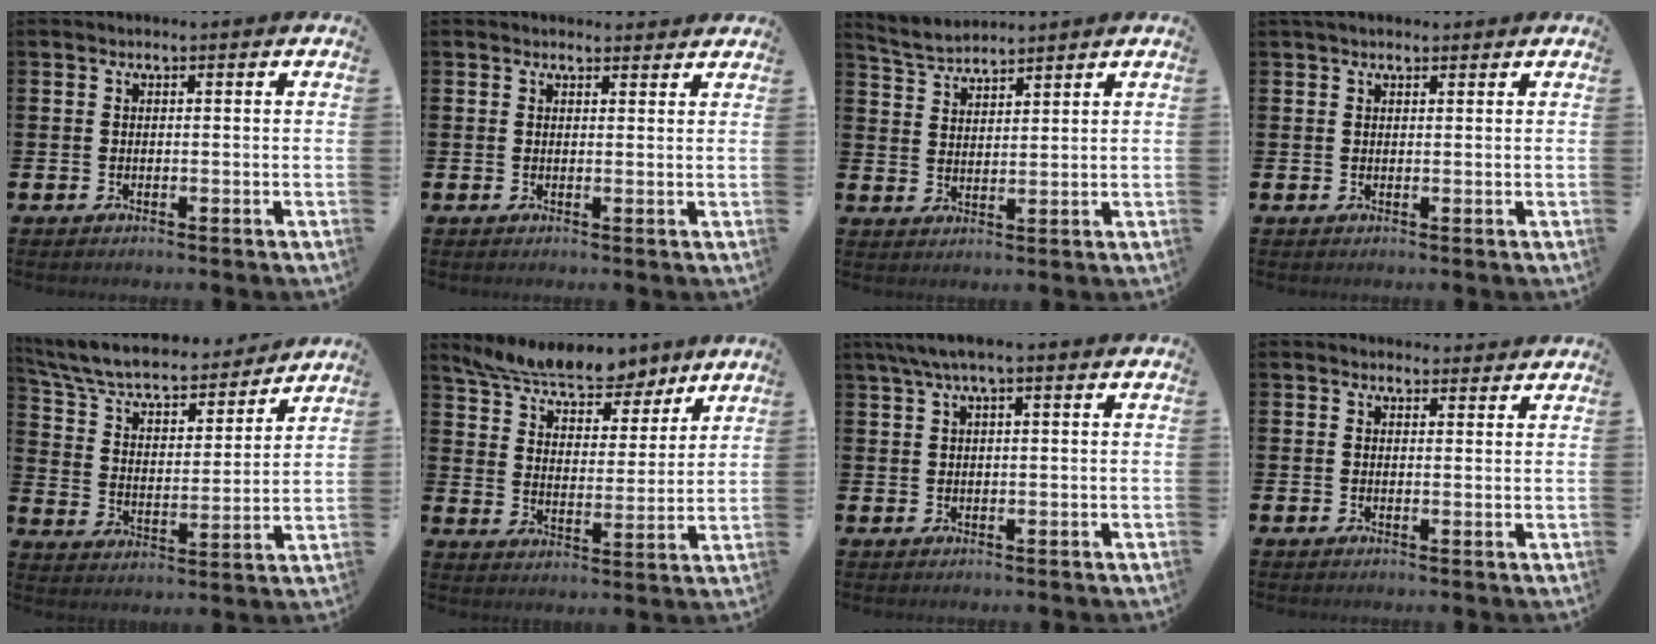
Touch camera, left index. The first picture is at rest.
{"total": 1.5, "force": [1.4, 0.5, 0.0], "torque": [0.008, -0.002, 0.025]}
{"total": 3.9, "force": [3.9, 0.2, 0.0], "torque": [-0.021, -0.016, 0.073]}
{"total": 1.8, "force": [1.5, 0.7, 0.6], "torque": [-0.004, 0.004, 0.025]}
{"total": 7.7, "force": [6.9, 2.2, 2.4], "torque": [-0.085, -0.049, 0.117]}
{"total": 7.6, "force": [7.1, 2.0, 1.8], "torque": [-0.067, -0.043, 0.126]}
{"total": 2.9, "force": [1.7, 0.3, 2.3], "torque": [-0.050, 0.005, 0.031]}
{"total": 1.6, "force": [1.5, 0.6, -0.1], "torque": [0.007, -0.003, 0.026]}